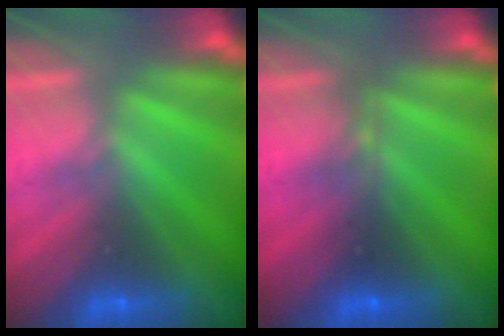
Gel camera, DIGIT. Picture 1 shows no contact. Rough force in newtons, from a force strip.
{"total": 2.2}